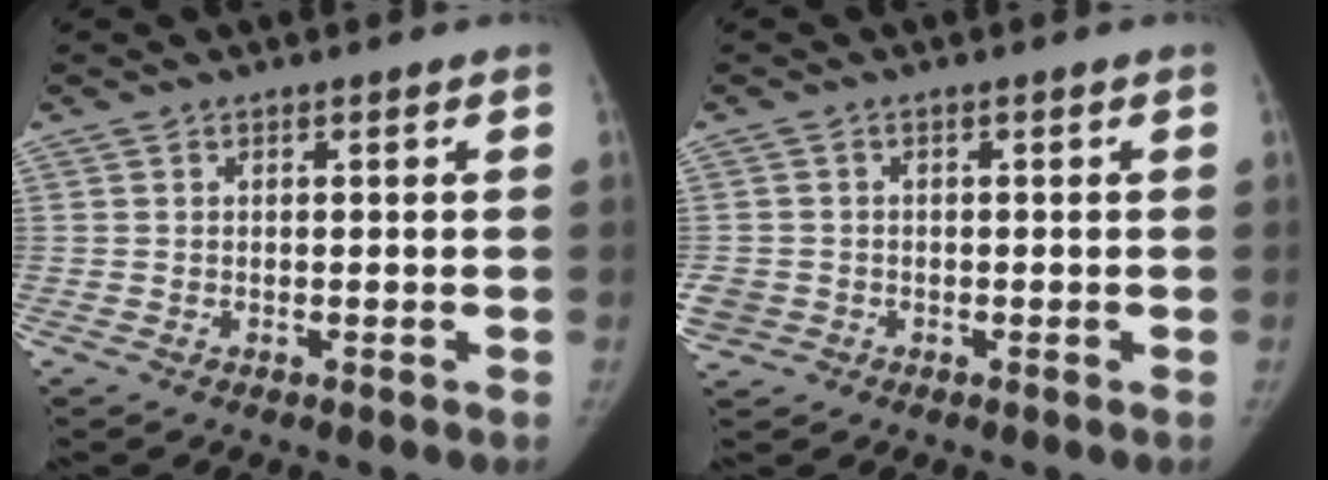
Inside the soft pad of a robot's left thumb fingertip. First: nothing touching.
{"total": 4.2, "force": [-1.1, 3.8, 1.5], "torque": [-0.037, 0.007, -0.015]}